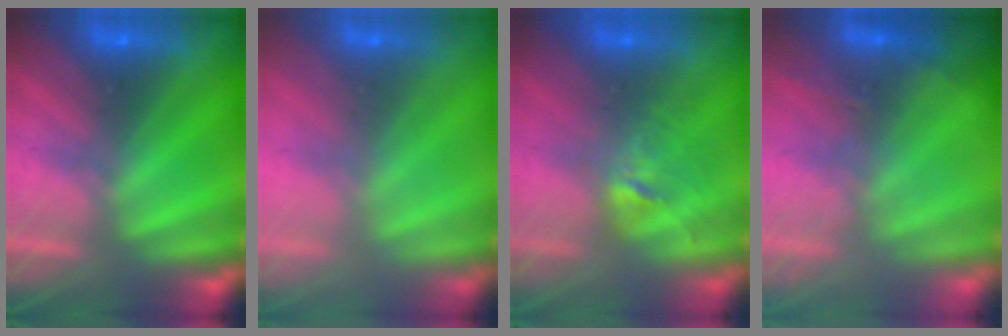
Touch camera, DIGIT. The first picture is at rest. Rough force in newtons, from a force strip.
{"total": 2.5}
{"total": 2.7}
{"total": 2.7}